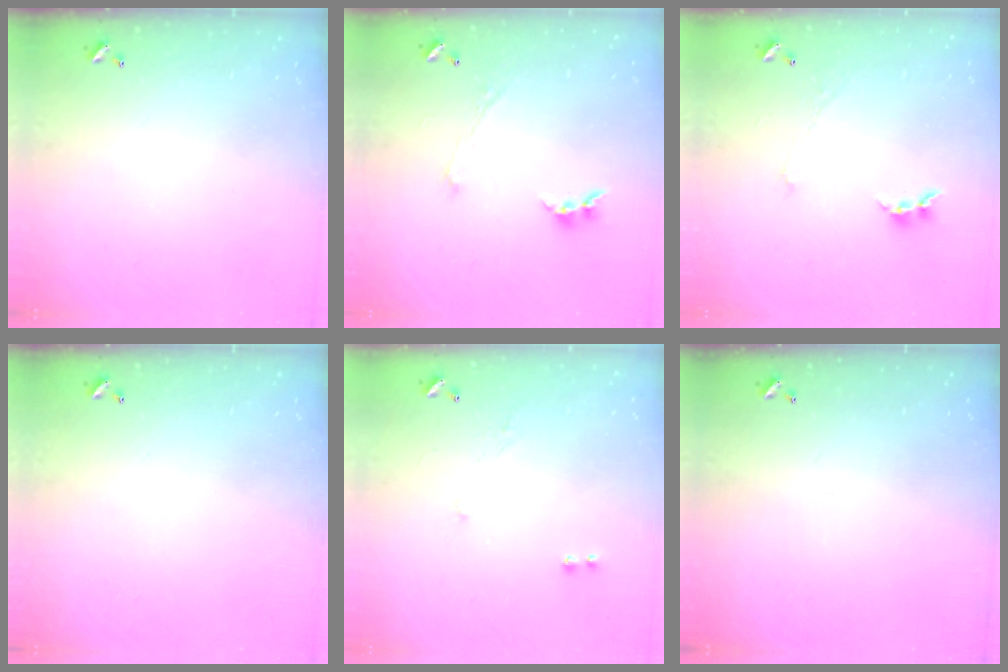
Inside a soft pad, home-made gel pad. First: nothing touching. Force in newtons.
{"total": 1.1, "press": 1.0, "slide": 0.6}
{"total": 0.0}
{"total": 0.0}
{"total": 1.2, "press": 0.8, "slide": 0.9}
{"total": 0.0}